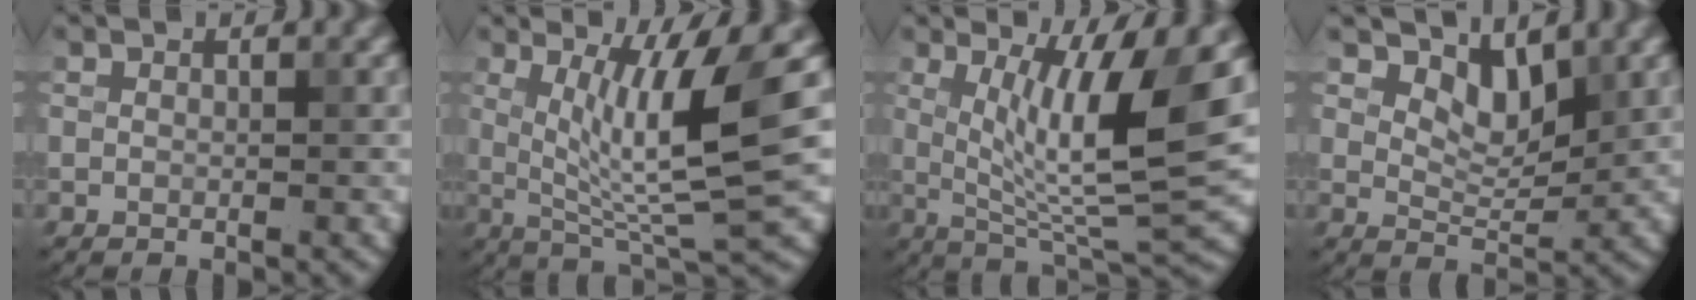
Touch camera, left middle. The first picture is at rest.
{"total": 8.3, "force": [1.4, 1.1, 8.1], "torque": [-0.137, -0.012, 0.035]}
{"total": 9.7, "force": [1.8, 2.0, 9.3], "torque": [-0.151, -0.015, 0.041]}
{"total": 3.2, "force": [2.3, 1.4, 1.7], "torque": [-0.038, -0.012, 0.036]}